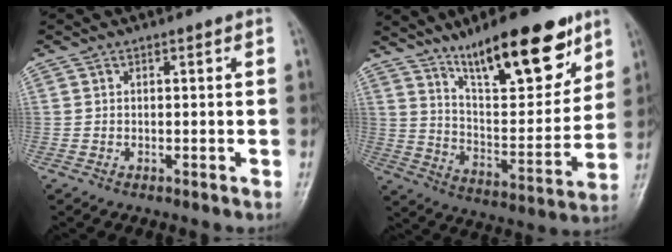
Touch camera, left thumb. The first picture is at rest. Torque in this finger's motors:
{"motor_torque": [1.74, 1.67, 1.51, -1.26, 0.20]}